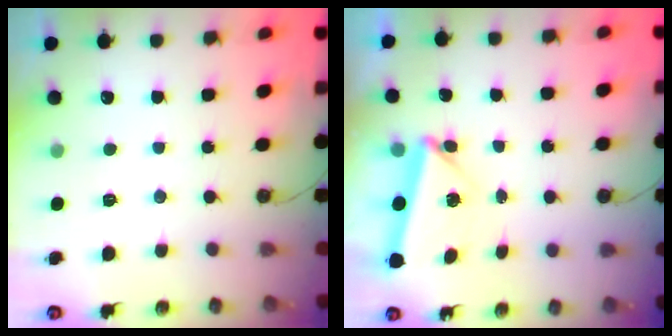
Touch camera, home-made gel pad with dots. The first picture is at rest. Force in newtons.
{"total": 5.7, "press": 5.6, "slide": 0.7}